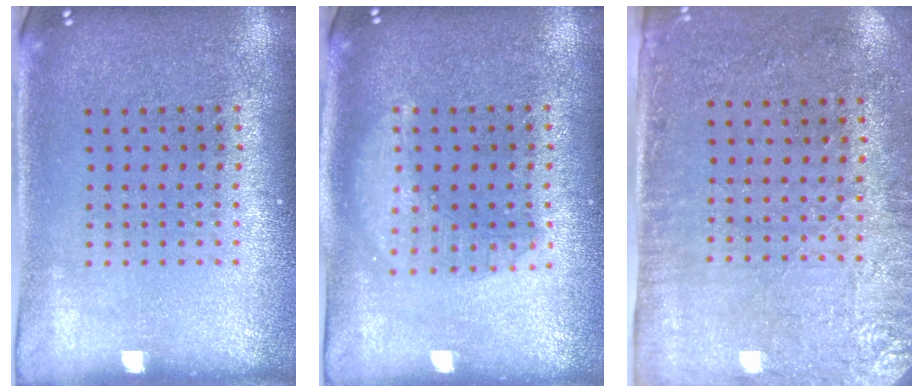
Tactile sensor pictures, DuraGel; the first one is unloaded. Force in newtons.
{"total": 1.3, "press": 1.3, "slide": 0.3}
{"total": 2.8, "press": 2.3, "slide": 1.5}